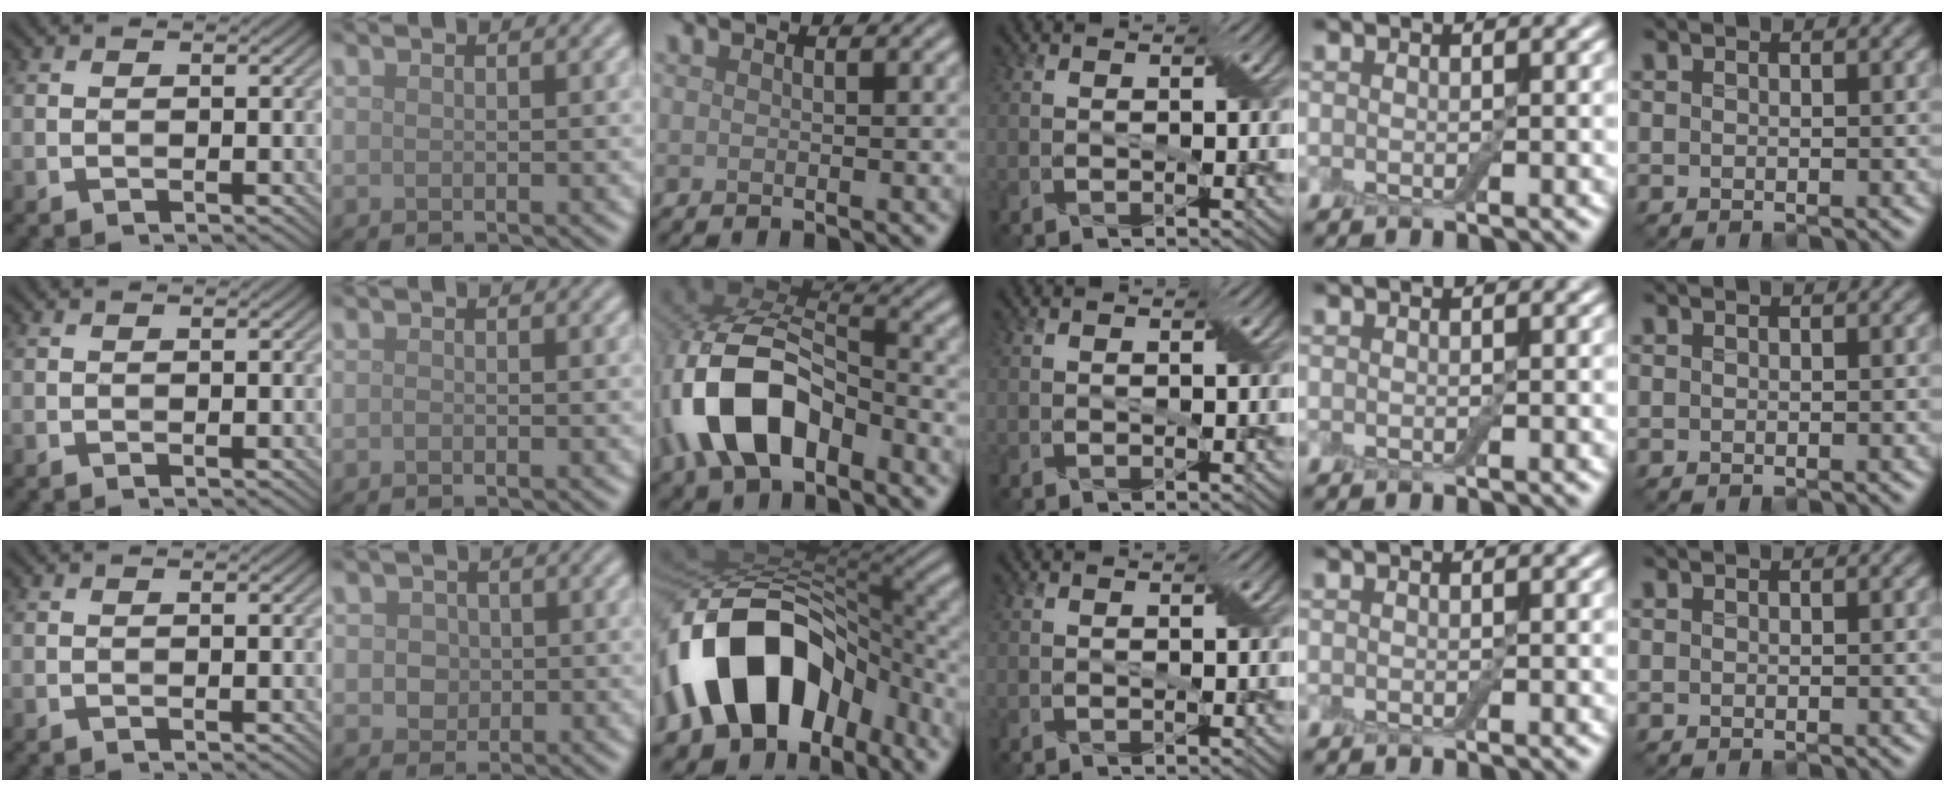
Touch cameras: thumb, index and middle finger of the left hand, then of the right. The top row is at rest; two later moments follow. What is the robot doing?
{"motion": "extract", "object": "drawer"}